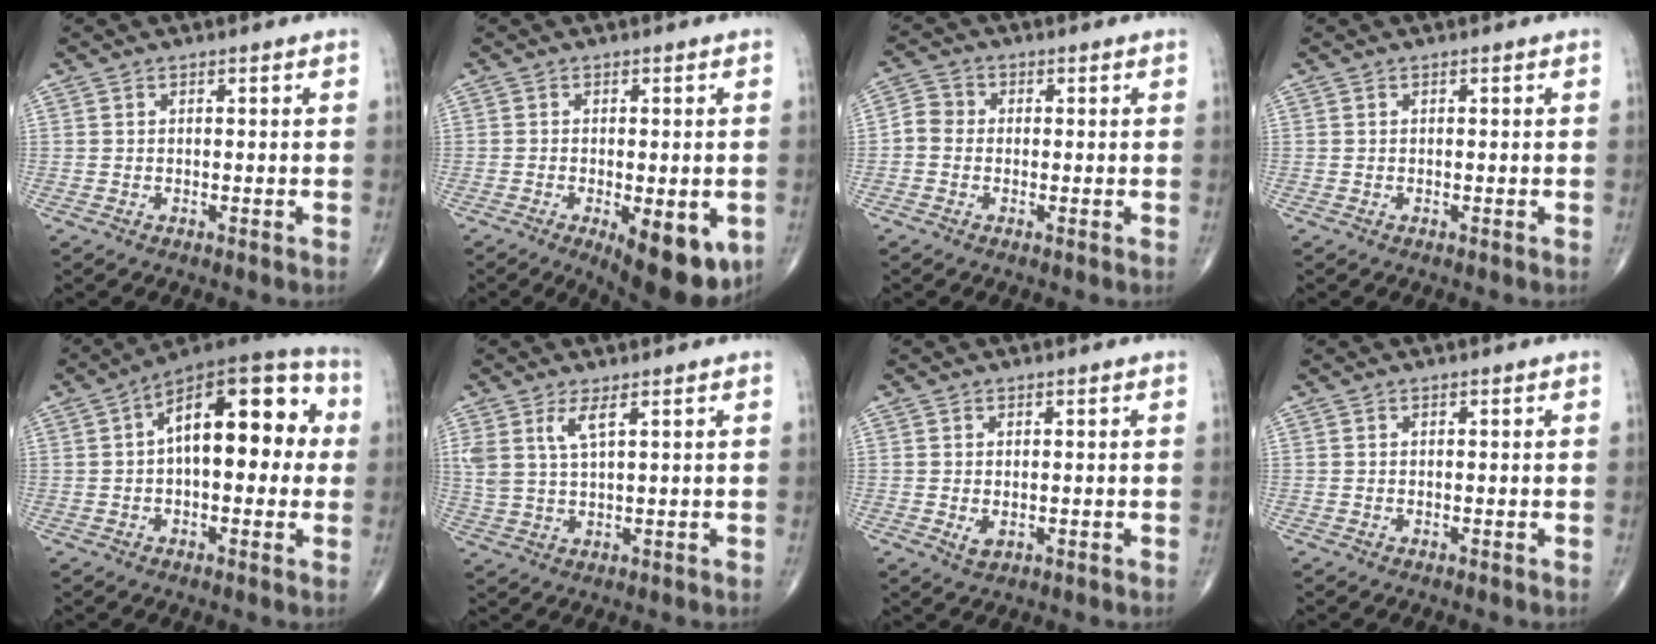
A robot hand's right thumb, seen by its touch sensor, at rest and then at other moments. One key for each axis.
{"total": 12.2, "fx": -4.5, "fy": 4.9, "fz": 10.2, "tx": -0.118, "ty": -0.010, "tz": -0.052}
{"total": 3.5, "fx": -0.6, "fy": 3.2, "fz": 1.4, "tx": -0.015, "ty": 0.010, "tz": -0.022}
{"total": 0.0}
{"total": 18.6, "fx": 2.6, "fy": 8.9, "fz": 16.1, "tx": -0.206, "ty": 0.041, "tz": 0.027}
{"total": 4.6, "fx": 2.3, "fy": 1.2, "fz": 3.8, "tx": -0.089, "ty": -0.011, "tz": 0.056}
{"total": 1.8, "fx": -0.1, "fy": 1.2, "fz": 1.4, "tx": -0.020, "ty": -0.003, "tz": 0.004}
{"total": 0.0}